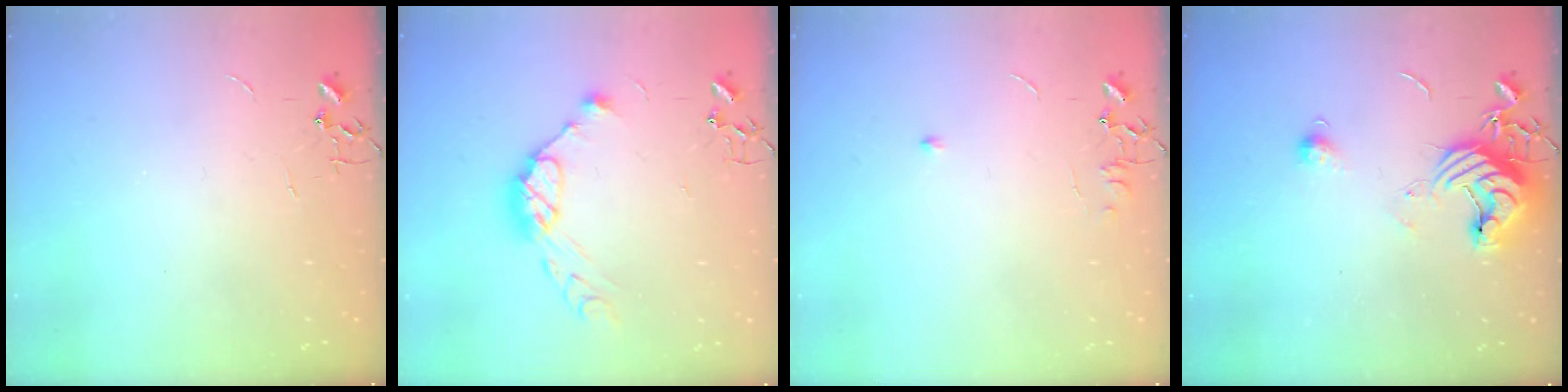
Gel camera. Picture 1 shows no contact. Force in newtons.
{"total": 11.6, "press": 11.5, "slide": 1.0}
{"total": 5.3, "press": 5.2, "slide": 0.8}
{"total": 11.8, "press": 11.7, "slide": 1.3}